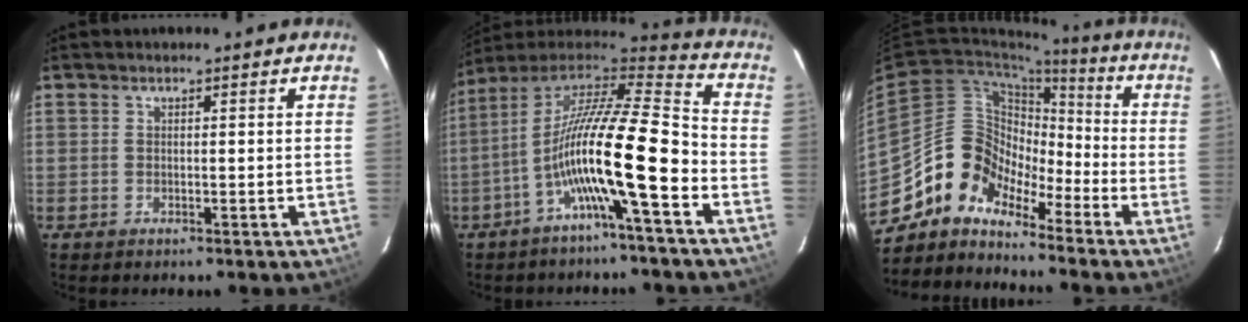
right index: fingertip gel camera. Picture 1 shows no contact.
{"total": 17.8, "force": [-7.1, 1.4, 16.2], "torque": [-0.275, -0.017, -0.137]}
{"total": 10.9, "force": [-7.8, 7.2, 2.8], "torque": [-0.053, 0.038, -0.170]}